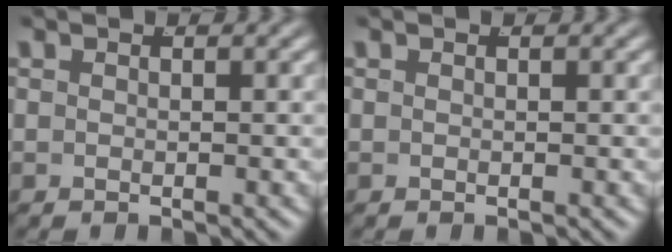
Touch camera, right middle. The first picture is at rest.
{"total": 0.0}